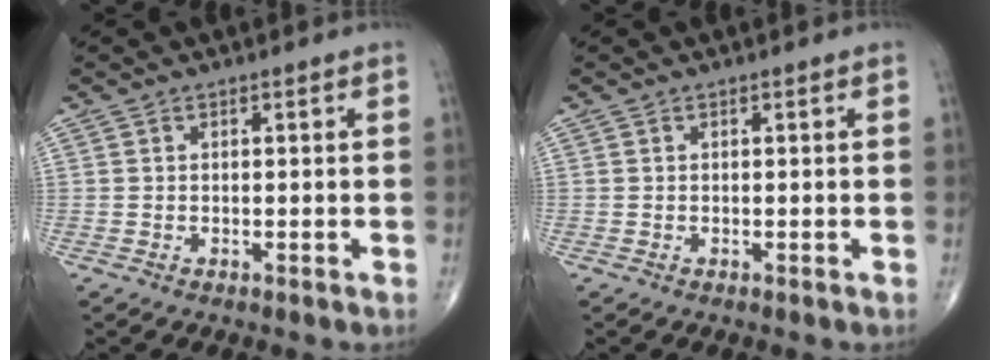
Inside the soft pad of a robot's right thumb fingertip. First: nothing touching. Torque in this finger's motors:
{"motor_torque": [0.04, 0.04, 0.00, 0.00, 0.00]}